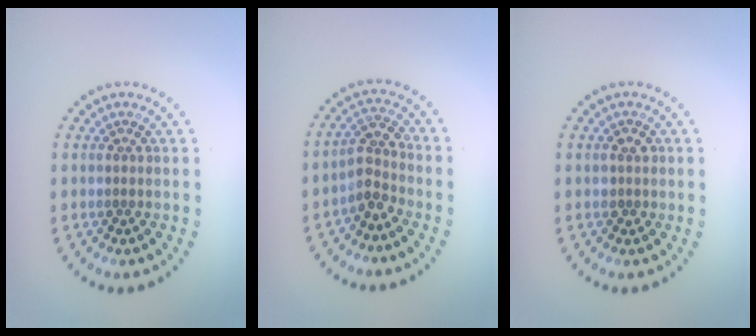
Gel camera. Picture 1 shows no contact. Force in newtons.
{"total": 2.6, "press": 2.0, "slide": 1.7}
{"total": 1.2, "press": 1.0, "slide": 0.6}